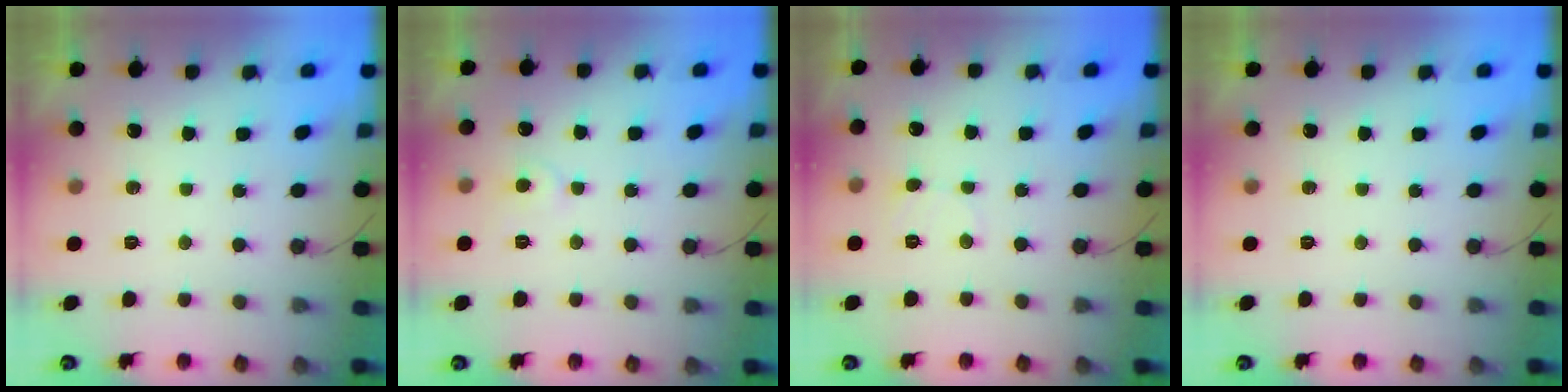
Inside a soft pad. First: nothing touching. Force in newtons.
{"total": 4.7, "press": 4.7, "slide": 0.4}
{"total": 2.9, "press": 2.9, "slide": 0.3}
{"total": 0.0}